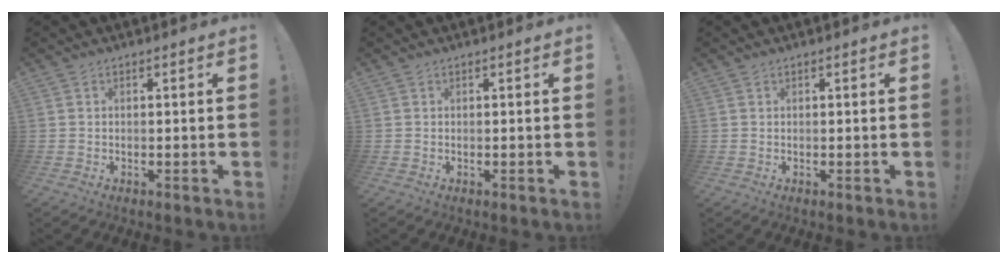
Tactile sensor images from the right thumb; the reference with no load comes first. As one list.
[{"total": 0.0}, {"total": 0.0}]